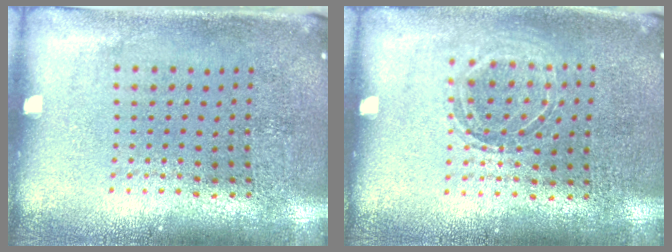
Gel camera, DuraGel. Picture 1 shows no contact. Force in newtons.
{"total": 1.1, "press": 1.0, "slide": 0.3}